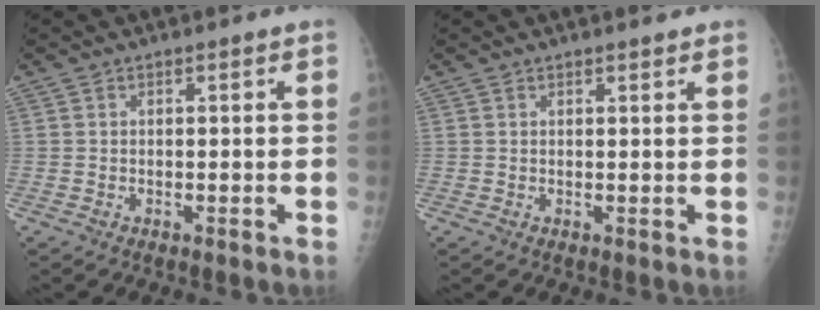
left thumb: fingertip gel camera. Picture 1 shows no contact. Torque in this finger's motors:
{"motor_torque": [0.12, -0.28, -0.14, -0.09, 0.00]}